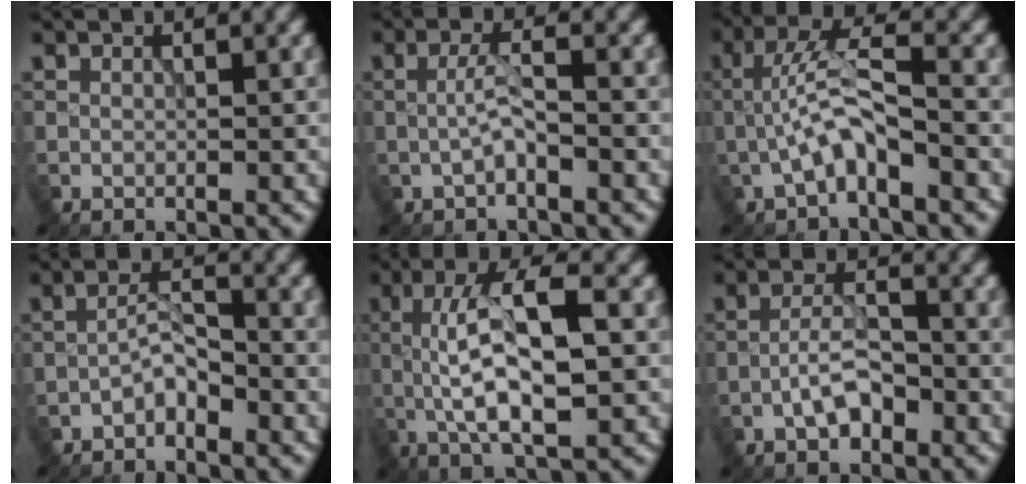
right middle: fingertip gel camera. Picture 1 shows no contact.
{"total": 2.1, "force": [-0.6, 0.5, 1.9], "torque": [-0.040, 0.007, -0.017]}
{"total": 4.1, "force": [-1.5, 1.1, 3.6], "torque": [-0.075, 0.019, -0.034]}
{"total": 2.0, "force": [-1.4, 0.7, 1.3], "torque": [-0.019, 0.013, -0.030]}
{"total": 8.9, "force": [0.2, 3.0, 8.4], "torque": [-0.147, 0.014, -0.003]}
{"total": 3.3, "force": [-1.5, 1.4, 2.5], "torque": [-0.046, 0.008, -0.031]}